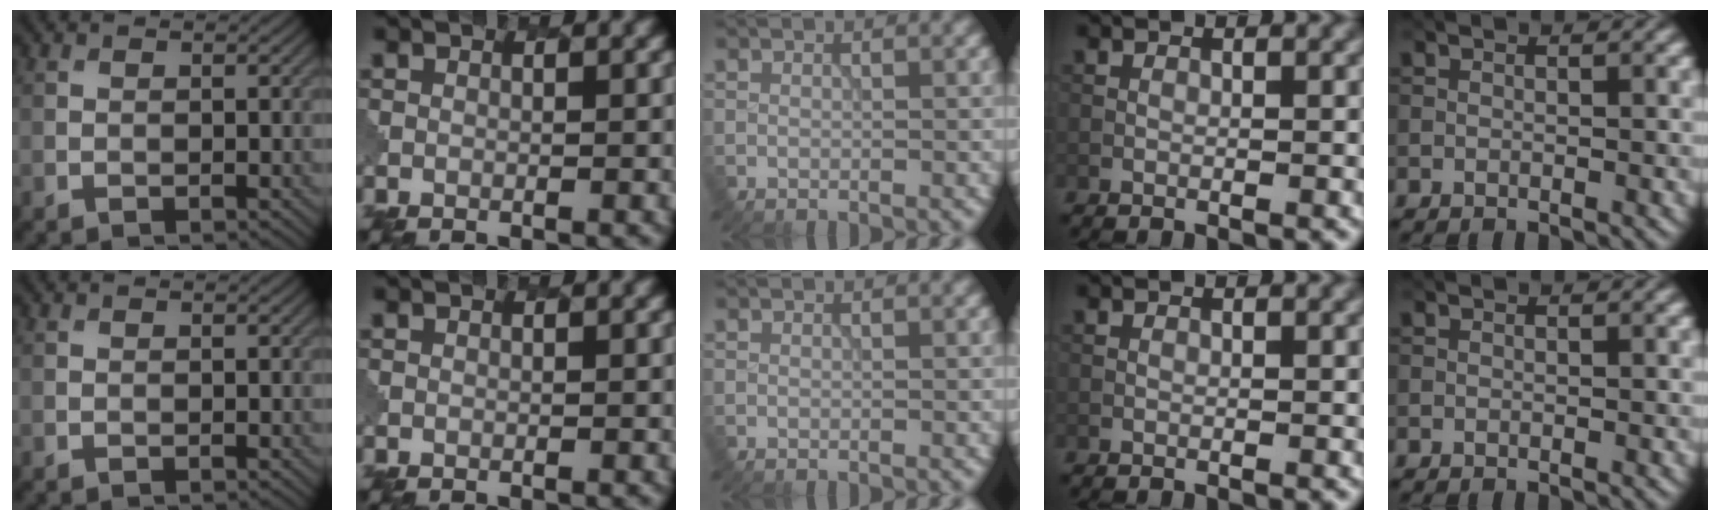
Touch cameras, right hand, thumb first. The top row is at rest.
{}